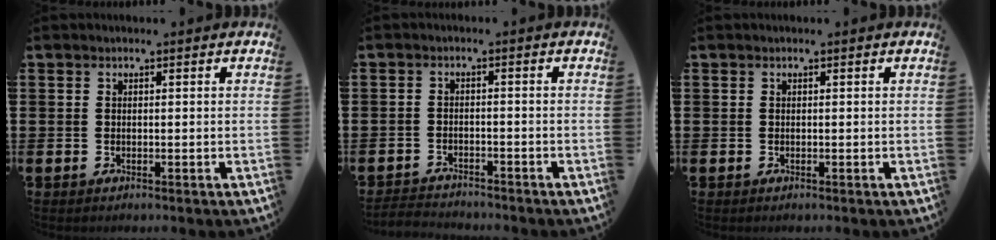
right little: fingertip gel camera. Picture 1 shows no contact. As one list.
[{"total": 2.1, "force": [-2.1, 0.0, -0.2], "torque": [-0.002, 0.002, -0.047]}, {"total": 0.0}]